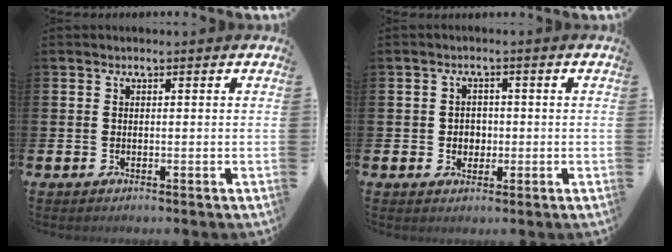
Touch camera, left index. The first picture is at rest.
{"total": 2.2, "force": [0.0, 2.1, 0.7], "torque": [-0.001, 0.001, -0.008]}